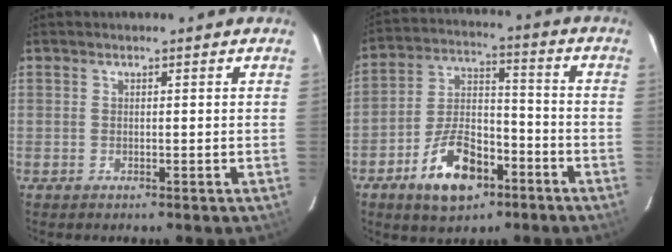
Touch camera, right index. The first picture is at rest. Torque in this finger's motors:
{"motor_torque": [1.14, -1.01, 0.61, 0.08]}